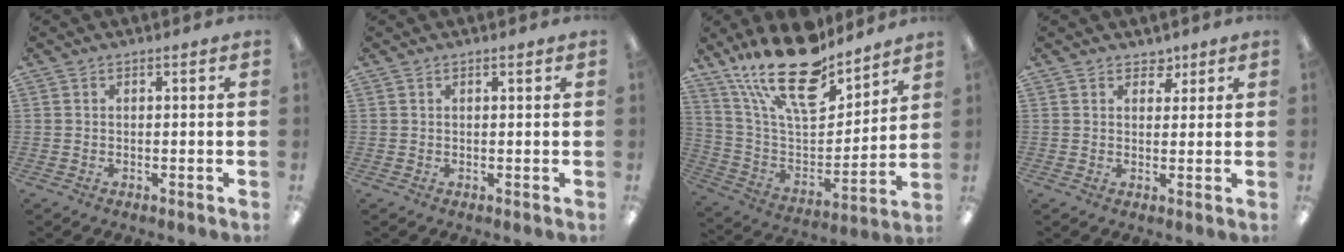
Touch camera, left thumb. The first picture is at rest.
{"total": 0.6, "force": [0.4, 0.2, 0.4], "torque": [-0.008, 0.002, 0.007]}
{"total": 22.9, "force": [16.5, 9.0, 13.1], "torque": [-0.248, -0.096, 0.290]}
{"total": 2.9, "force": [2.2, 1.8, 0.7], "torque": [0.006, -0.011, 0.035]}